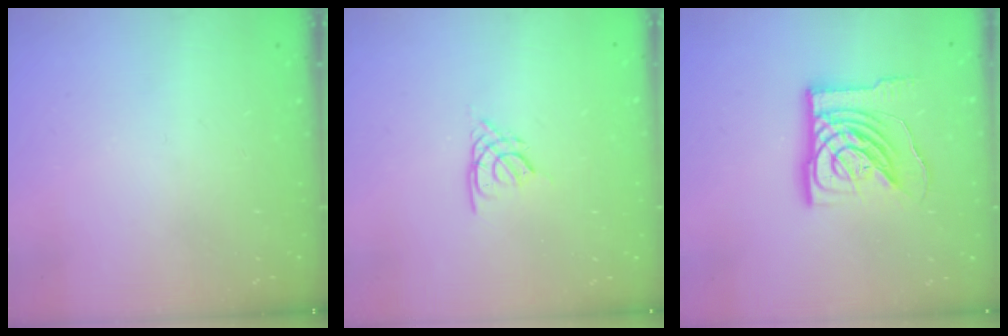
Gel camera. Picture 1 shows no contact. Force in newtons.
{"total": 2.2, "press": 2.1, "slide": 0.5}
{"total": 15.9, "press": 15.7, "slide": 1.9}